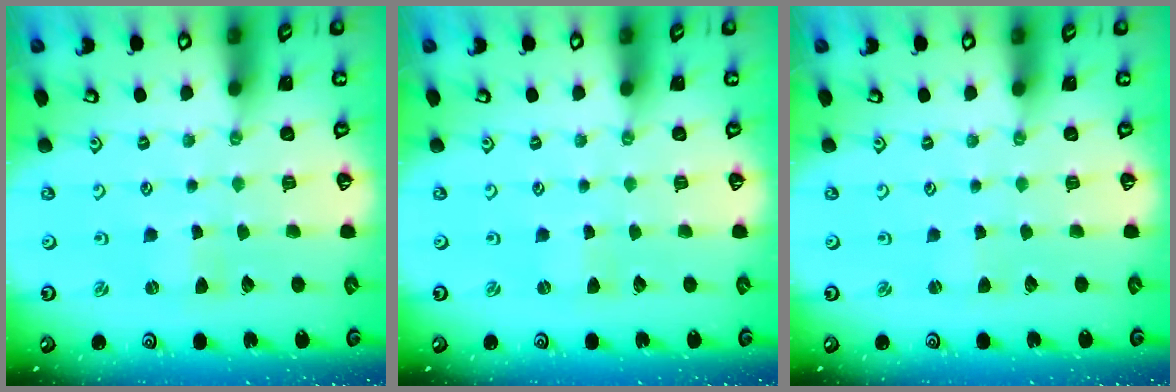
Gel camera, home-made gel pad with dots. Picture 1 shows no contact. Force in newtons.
{"total": 0.0}
{"total": 0.8, "press": 0.8, "slide": 0.1}